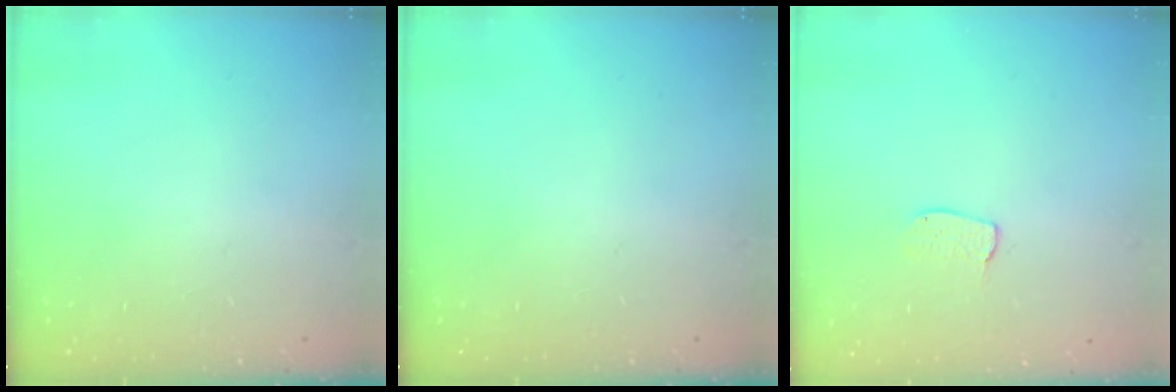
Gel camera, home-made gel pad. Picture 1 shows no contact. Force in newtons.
{"total": 0.0}
{"total": 5.8, "press": 5.8, "slide": 0.2}